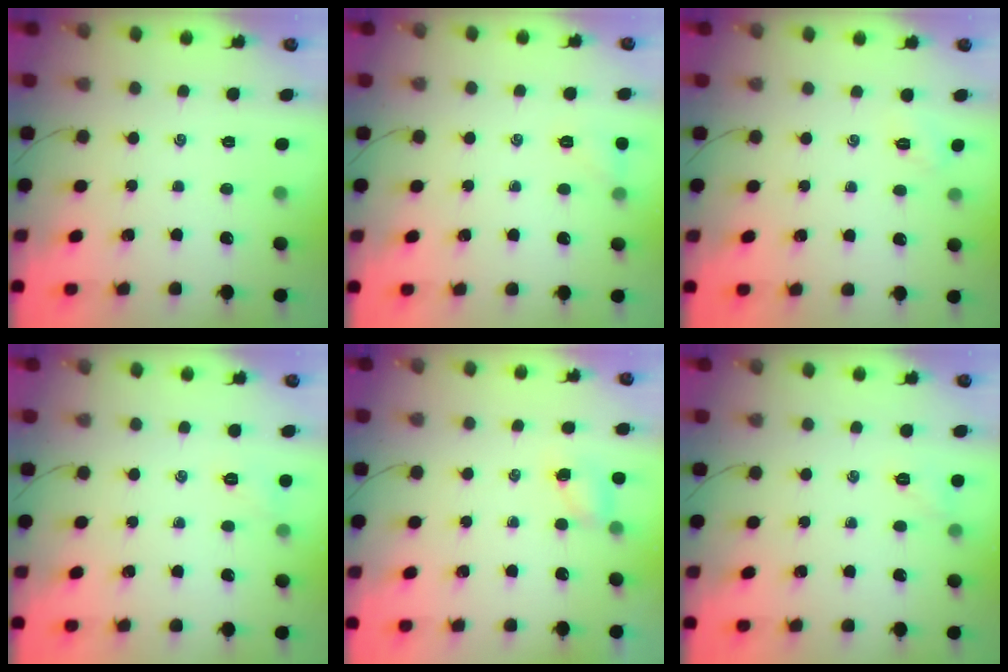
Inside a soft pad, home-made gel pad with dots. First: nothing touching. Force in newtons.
{"total": 6.2, "press": 5.9, "slide": 1.9}
{"total": 2.8, "press": 2.7, "slide": 0.8}
{"total": 5.3, "press": 5.1, "slide": 1.3}
{"total": 4.0, "press": 4.0, "slide": 0.7}
{"total": 6.2, "press": 6.0, "slide": 1.3}